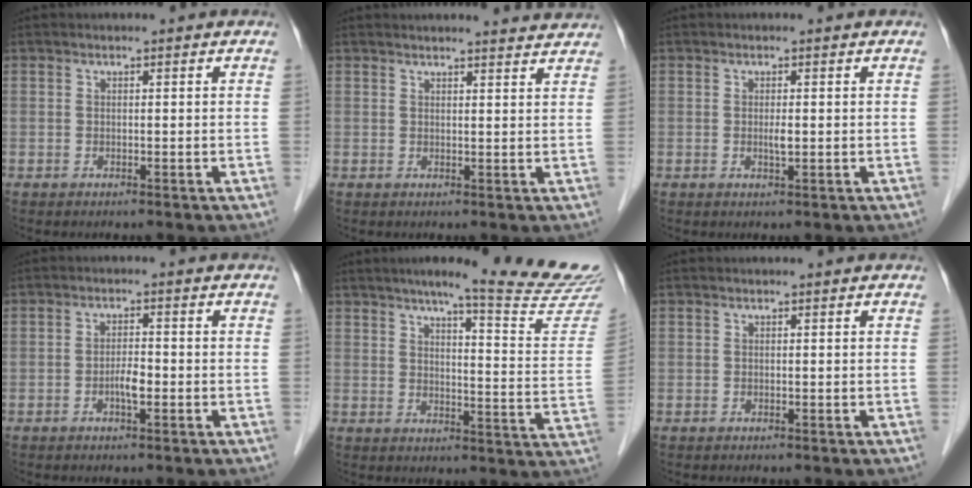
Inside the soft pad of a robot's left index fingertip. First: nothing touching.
{"total": 3.6, "force": [3.6, 0.4, 0.4], "torque": [-0.010, 0.003, 0.032]}
{"total": 1.2, "force": [0.0, 0.2, 1.2], "torque": [-0.022, -0.002, 0.000]}
{"total": 2.4, "force": [-0.9, 0.5, 2.2], "torque": [-0.039, 0.002, -0.016]}
{"total": 19.3, "force": [17.2, -0.5, 8.7], "torque": [-0.115, -0.083, 0.201]}
{"total": 0.0}